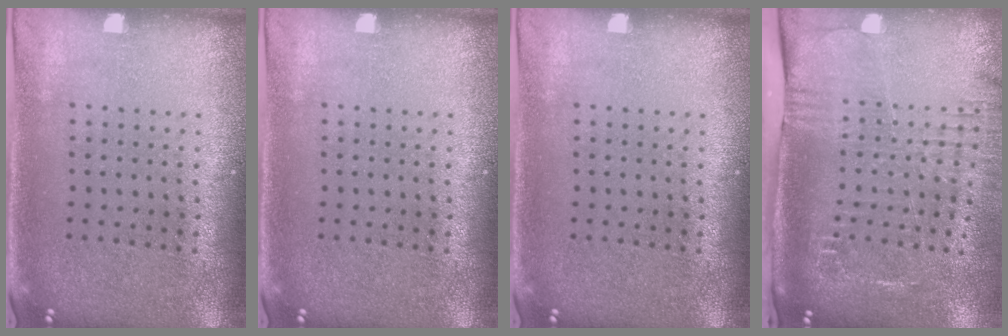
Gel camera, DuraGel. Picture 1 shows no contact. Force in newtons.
{"total": 0.0}
{"total": 0.0}
{"total": 2.6, "press": 2.1, "slide": 1.6}